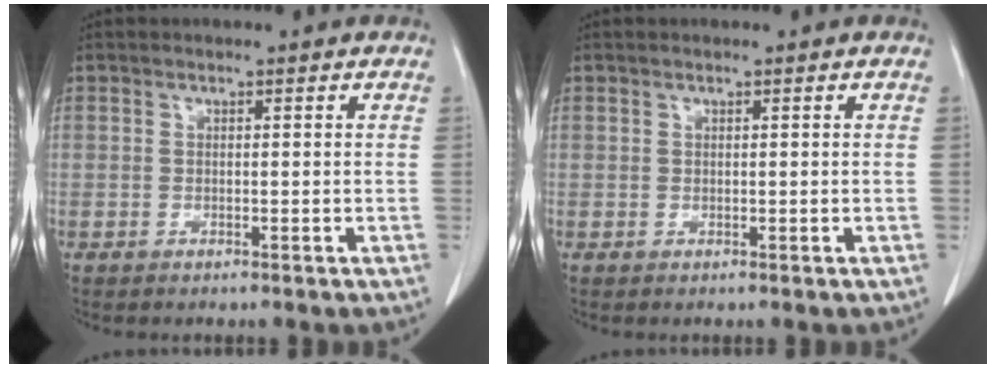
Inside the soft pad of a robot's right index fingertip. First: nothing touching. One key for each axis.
{"total": 0.0}